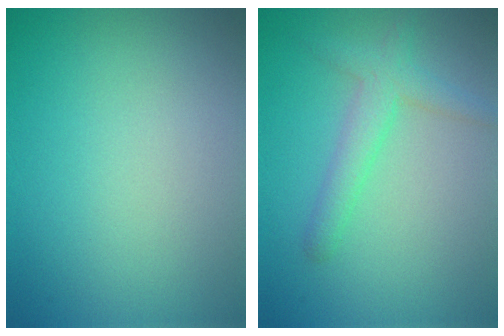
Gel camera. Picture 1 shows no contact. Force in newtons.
{"total": 2.8, "press": 2.8, "slide": 0.2}